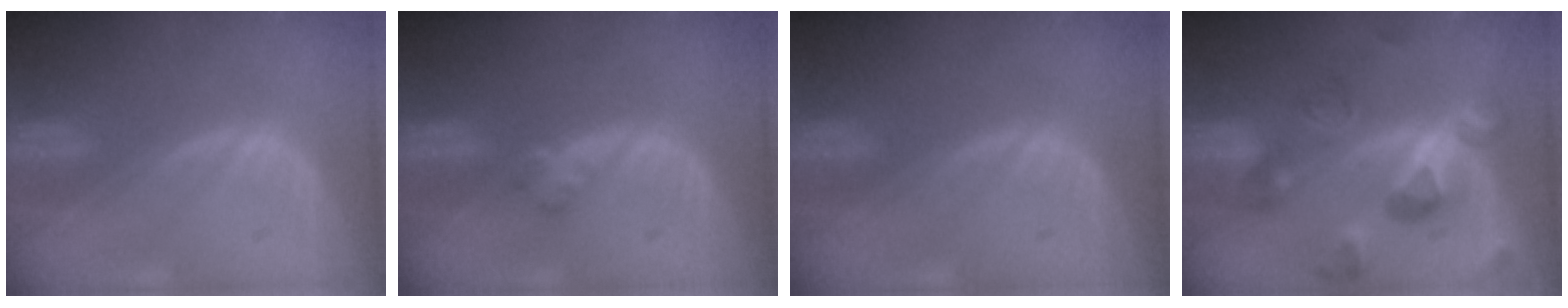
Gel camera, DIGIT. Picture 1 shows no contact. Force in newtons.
{"total": 1.6, "press": 1.6, "slide": 0.2}
{"total": 0.0}
{"total": 10.5, "press": 9.4, "slide": 4.8}